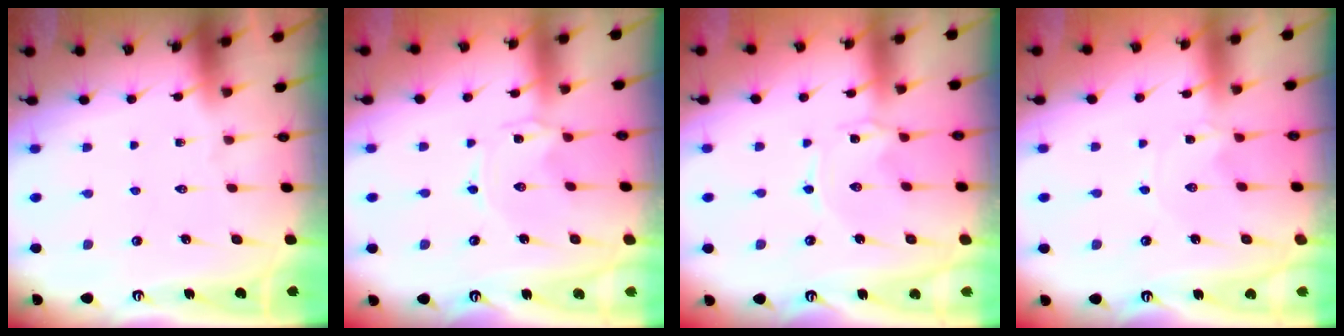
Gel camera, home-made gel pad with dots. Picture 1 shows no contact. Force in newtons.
{"total": 0.0}
{"total": 0.7, "press": 0.7, "slide": 0.2}
{"total": 0.0}